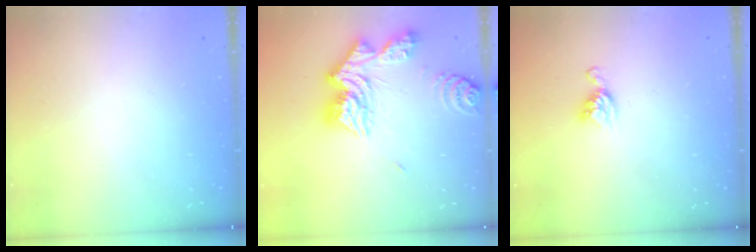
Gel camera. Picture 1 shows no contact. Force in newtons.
{"total": 18.5, "press": 18.4, "slide": 1.6}
{"total": 5.5, "press": 5.5, "slide": 0.1}